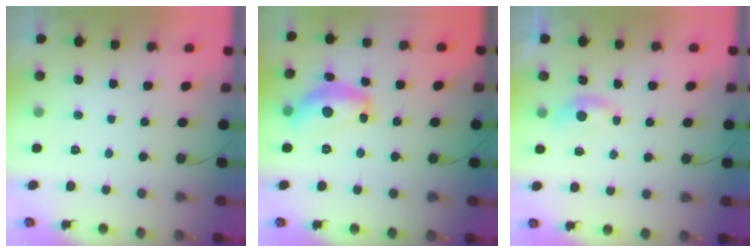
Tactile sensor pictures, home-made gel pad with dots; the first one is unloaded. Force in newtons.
{"total": 14.7, "press": 14.7, "slide": 0.7}
{"total": 3.9, "press": 3.8, "slide": 0.5}